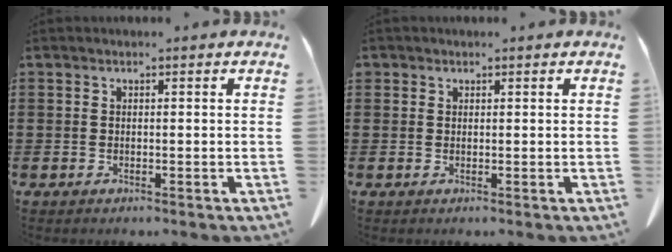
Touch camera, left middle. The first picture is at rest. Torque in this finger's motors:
{"motor_torque": [-0.06, 0.00, 0.08, -0.01]}